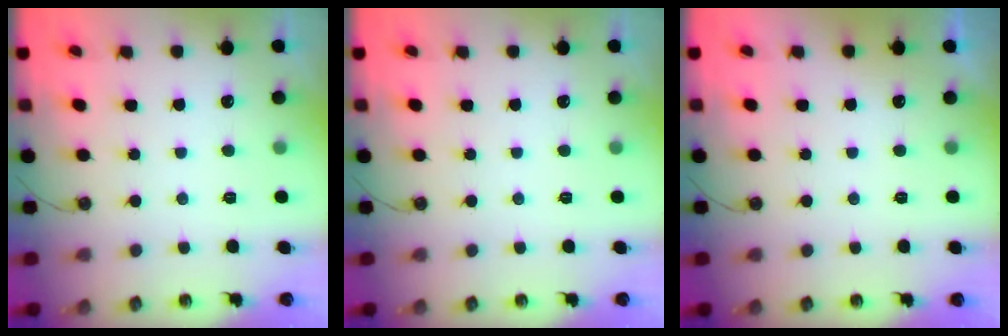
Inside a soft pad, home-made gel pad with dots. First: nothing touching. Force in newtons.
{"total": 0.0}
{"total": 0.0}